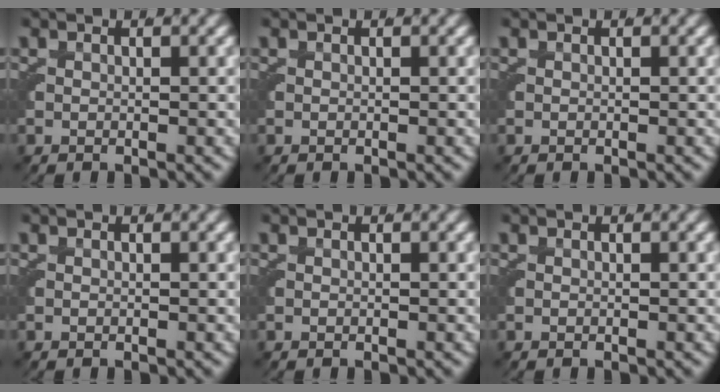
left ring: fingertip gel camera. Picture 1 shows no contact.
{"total": 0.0}
{"total": 0.0}
{"total": 0.0}
{"total": 0.0}
{"total": 0.0}